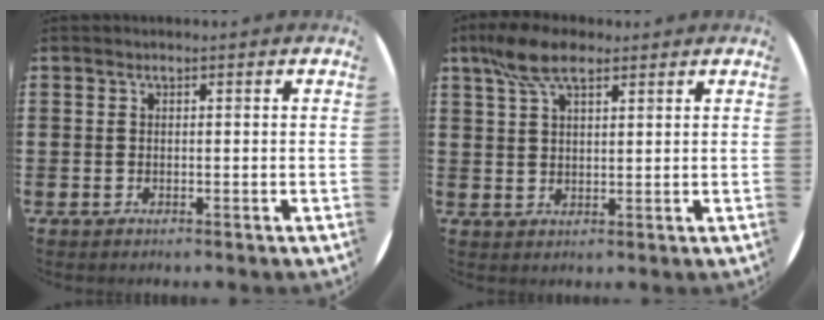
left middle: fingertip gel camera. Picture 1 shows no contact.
{"total": 6.8, "force": [4.5, 2.8, 4.2], "torque": [-0.093, 0.005, 0.084]}